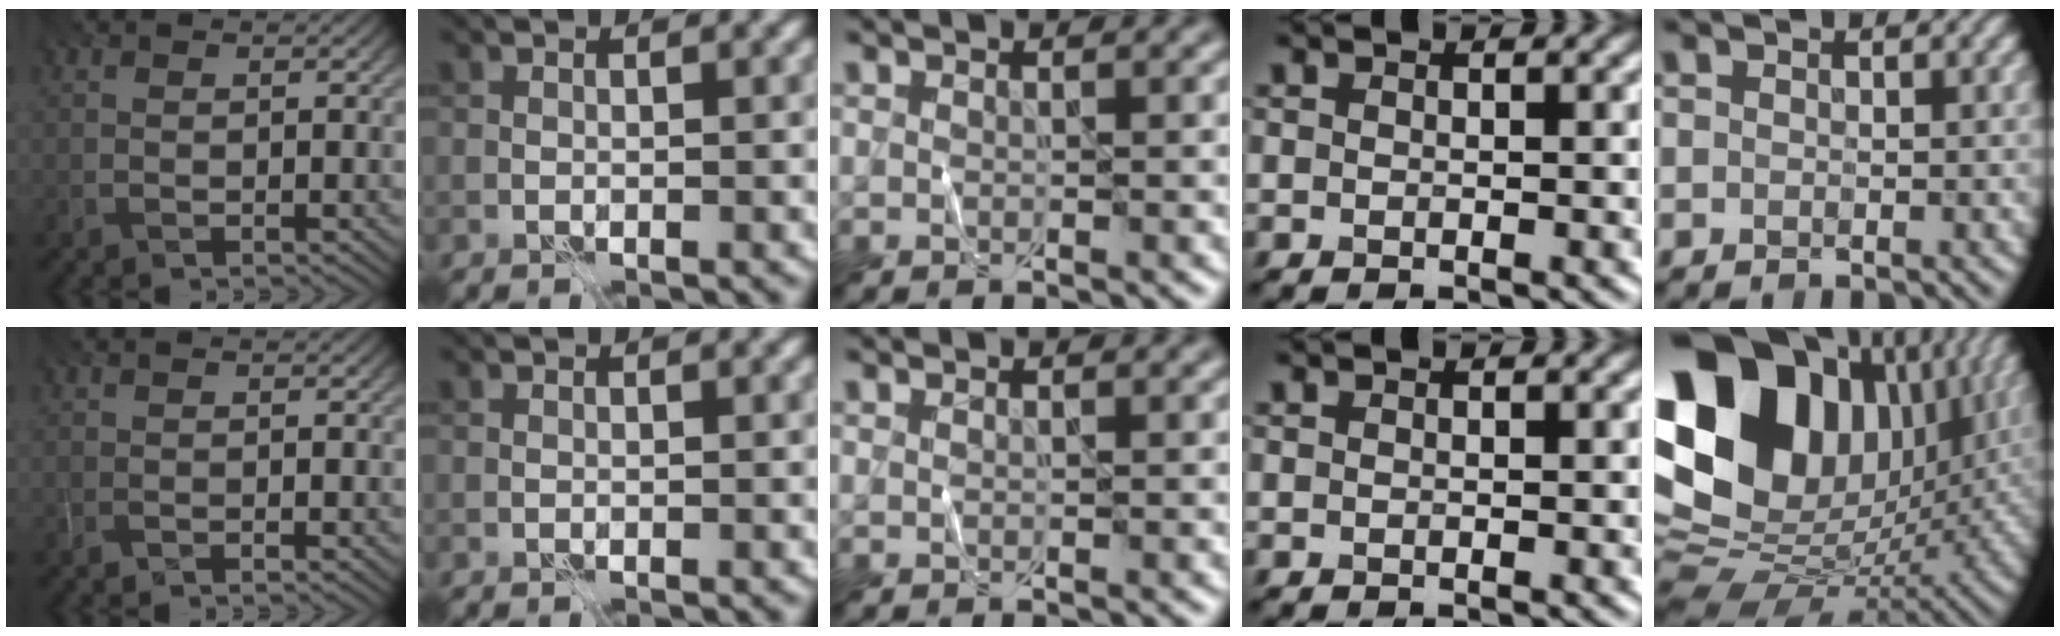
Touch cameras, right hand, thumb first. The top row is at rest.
{"thumb": {"total": 0.5, "force": [-0.3, -0.5, -0.1], "torque": [0.000, 0.007, -0.005]}, "little": {"total": 19.3, "force": [4.7, 14.0, 12.4], "torque": [-0.283, 0.014, 0.093]}}